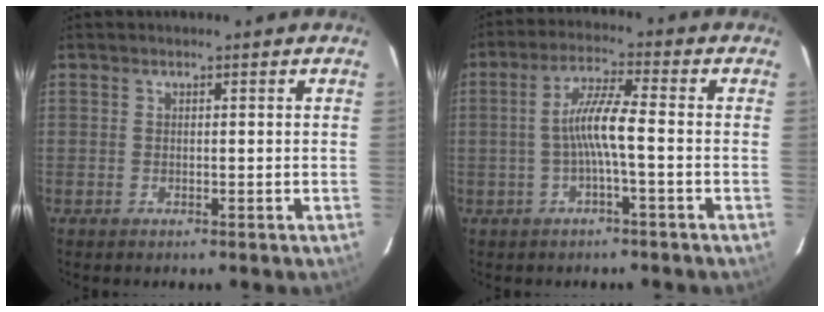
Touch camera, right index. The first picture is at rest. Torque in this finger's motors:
{"motor_torque": [1.27, -0.36, 0.81, 0.20]}